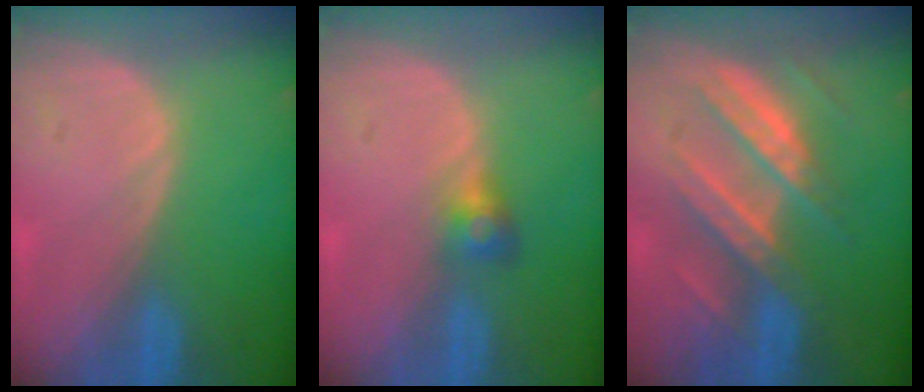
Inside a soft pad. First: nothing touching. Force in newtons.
{"total": 2.8, "press": 2.6, "slide": 0.9}
{"total": 8.1, "press": 8.1, "slide": 0.4}